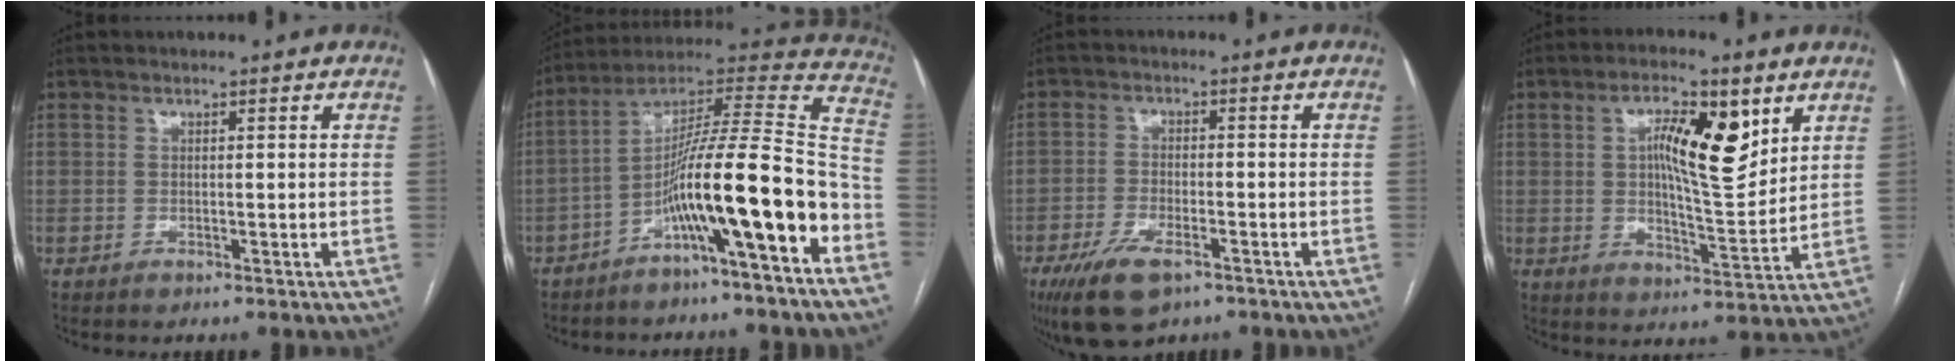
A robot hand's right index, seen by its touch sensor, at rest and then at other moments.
{"total": 18.0, "force": [-8.0, 0.4, 16.1], "torque": [-0.263, 0.032, -0.136]}
{"total": 8.4, "force": [-5.2, 3.2, 5.7], "torque": [-0.109, -0.013, -0.089]}
{"total": 10.9, "force": [4.1, 3.0, 9.6], "torque": [-0.158, 0.006, 0.069]}